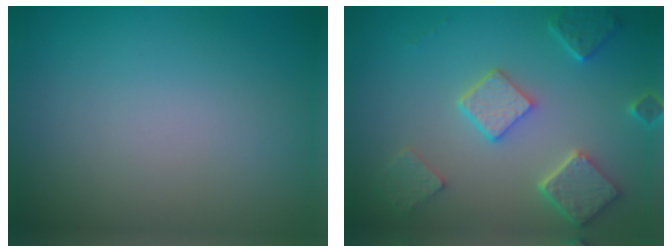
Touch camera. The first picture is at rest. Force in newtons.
{"total": 4.9, "press": 3.9, "slide": 3.0}